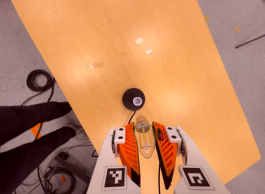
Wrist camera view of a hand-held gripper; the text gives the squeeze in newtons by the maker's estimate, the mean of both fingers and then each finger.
{"total": 21.1, "left": 23.5, "right": 18.7}